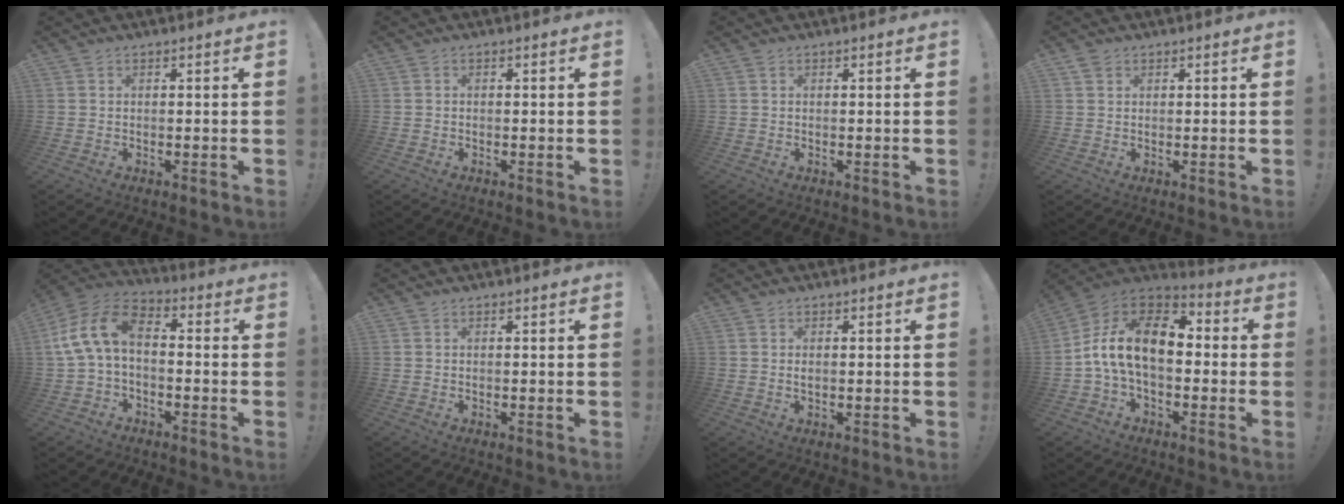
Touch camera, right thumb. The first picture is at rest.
{"total": 0.6, "force": [-0.5, 0.2, 0.2], "torque": [-0.004, 0.001, -0.008]}
{"total": 0.0}
{"total": 1.4, "force": [1.0, 1.0, 0.3], "torque": [0.000, -0.003, 0.018]}
{"total": 11.9, "force": [0.2, 7.3, 9.3], "torque": [-0.187, 0.020, 0.008]}
{"total": 0.0}
{"total": 0.9, "force": [0.1, 0.5, 0.7], "torque": [-0.015, 0.003, 0.001]}
{"total": 17.4, "force": [1.2, 10.0, 14.1], "torque": [-0.255, 0.011, 0.025]}